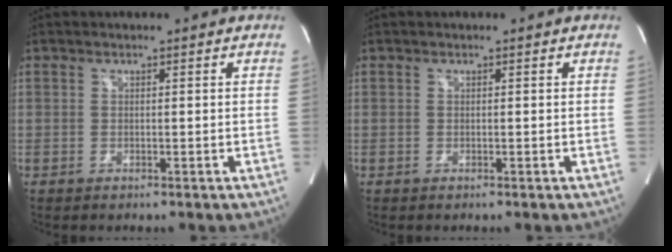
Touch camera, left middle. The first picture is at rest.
{"total": 0.0}